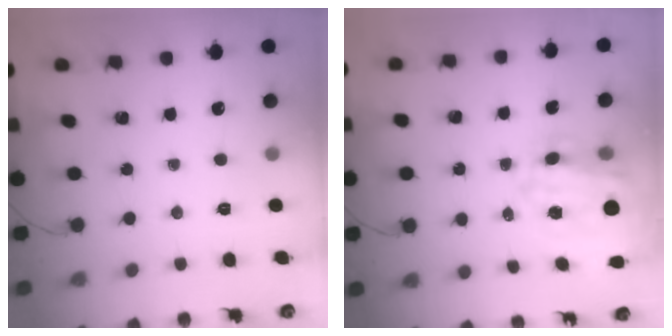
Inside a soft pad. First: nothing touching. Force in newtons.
{"total": 18.3, "press": 17.9, "slide": 3.8}